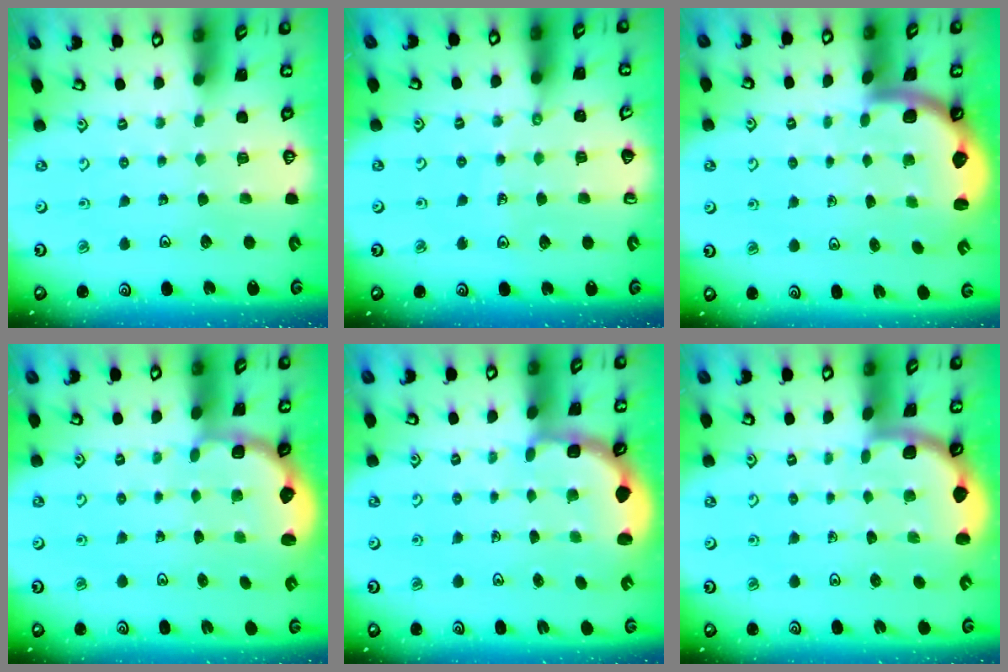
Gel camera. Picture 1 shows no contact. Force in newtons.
{"total": 4.2, "press": 4.0, "slide": 1.5}
{"total": 2.2, "press": 2.2, "slide": 0.3}
{"total": 2.6, "press": 2.1, "slide": 1.5}
{"total": 2.9, "press": 1.9, "slide": 2.2}
{"total": 1.9, "press": 1.9, "slide": 0.0}